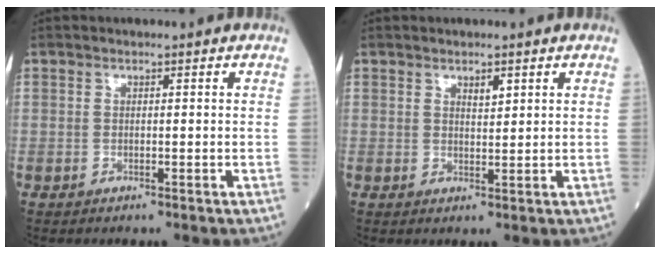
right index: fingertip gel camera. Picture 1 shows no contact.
{"total": 1.5, "force": [1.0, 0.4, 1.0], "torque": [-0.016, -0.001, 0.017]}